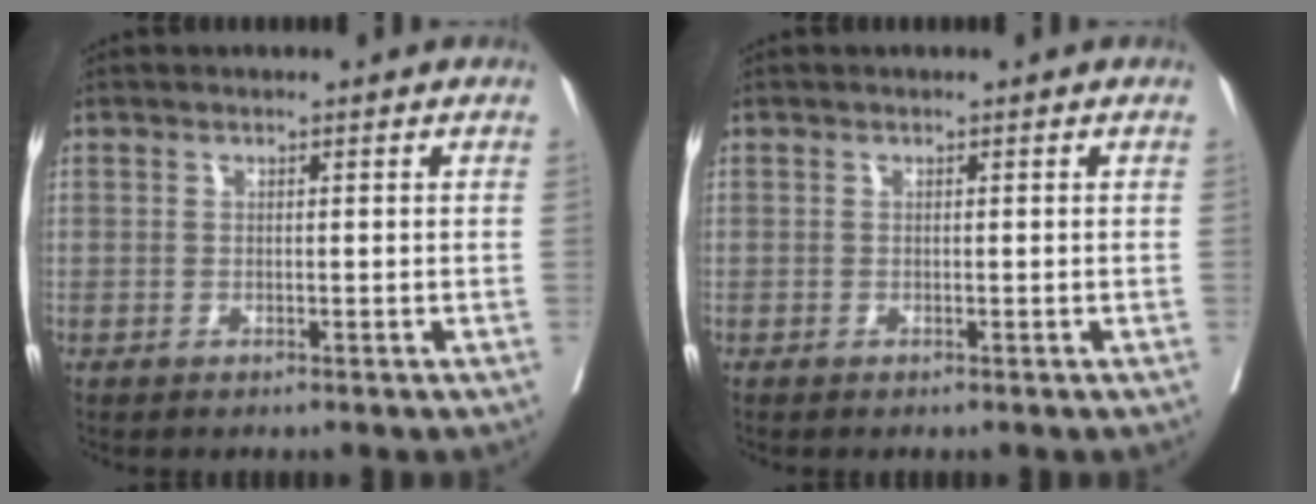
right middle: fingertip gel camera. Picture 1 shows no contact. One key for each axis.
{"total": 0.0}